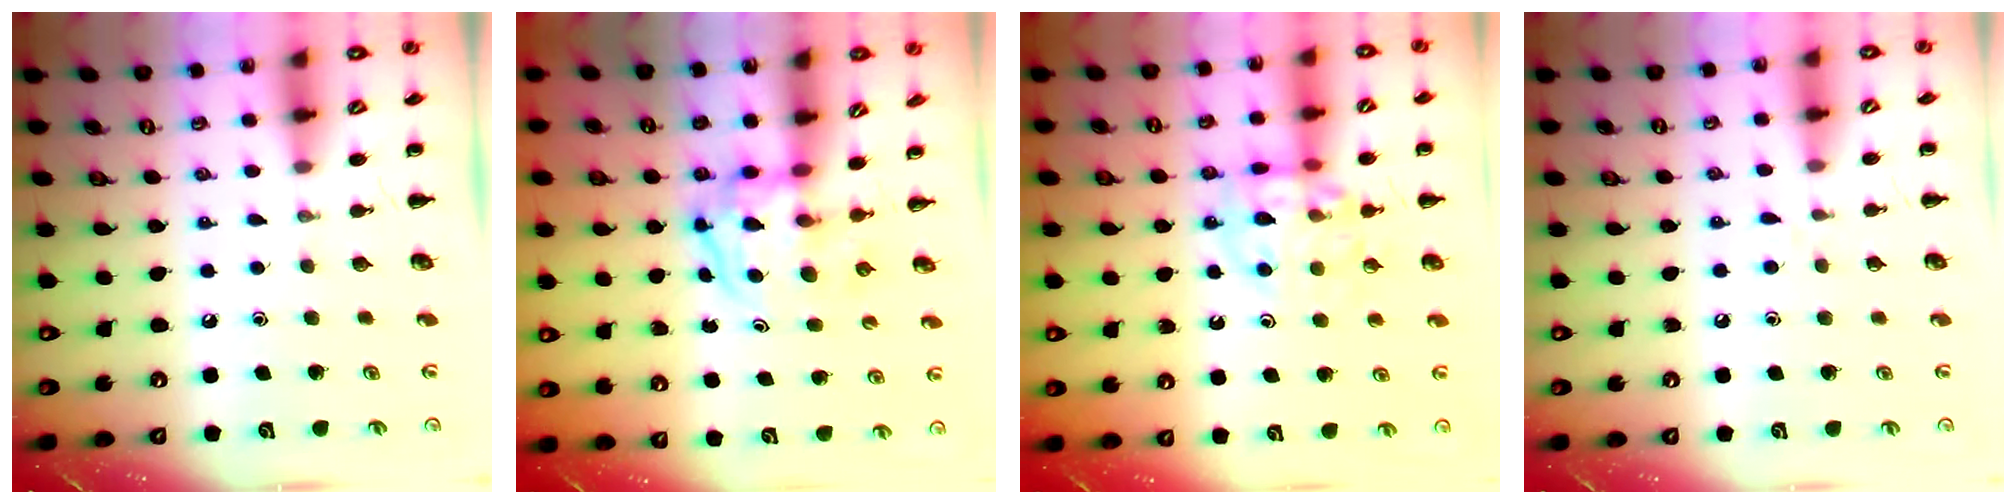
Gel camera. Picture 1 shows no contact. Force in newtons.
{"total": 3.7, "press": 3.7, "slide": 0.5}
{"total": 11.8, "press": 11.6, "slide": 2.1}
{"total": 3.2, "press": 2.9, "slide": 1.3}